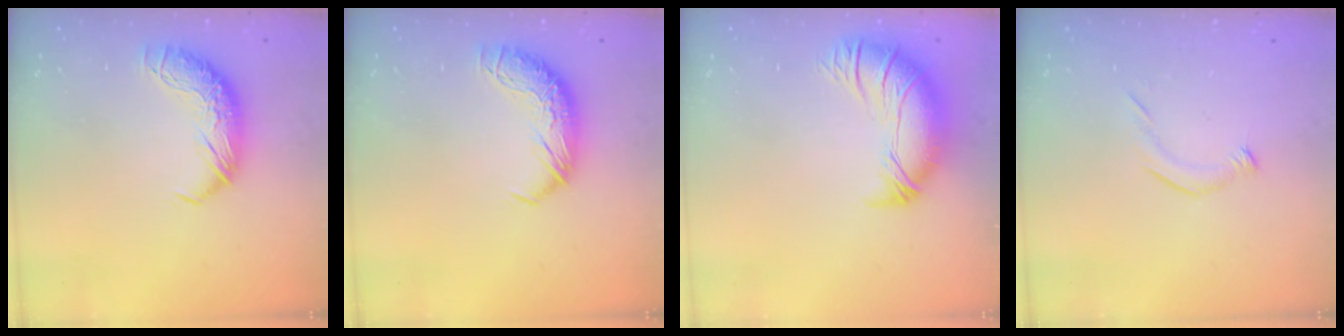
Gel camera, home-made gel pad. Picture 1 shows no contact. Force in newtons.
{"total": 0.0}
{"total": 2.6, "press": 0.1, "slide": 2.6}
{"total": 5.5, "press": 5.4, "slide": 1.0}